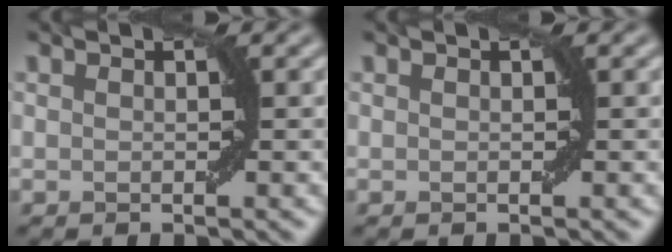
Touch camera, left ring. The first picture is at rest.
{"total": 0.0}